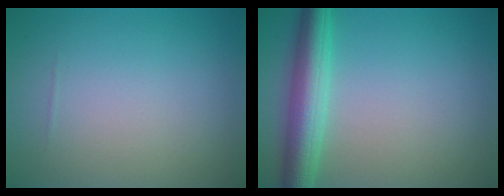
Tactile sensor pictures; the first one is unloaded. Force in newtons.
{"total": 5.2, "press": 5.2, "slide": 0.2}